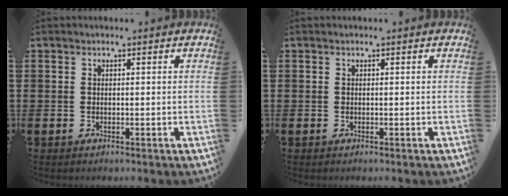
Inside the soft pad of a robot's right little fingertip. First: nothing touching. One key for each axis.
{"total": 0.0}